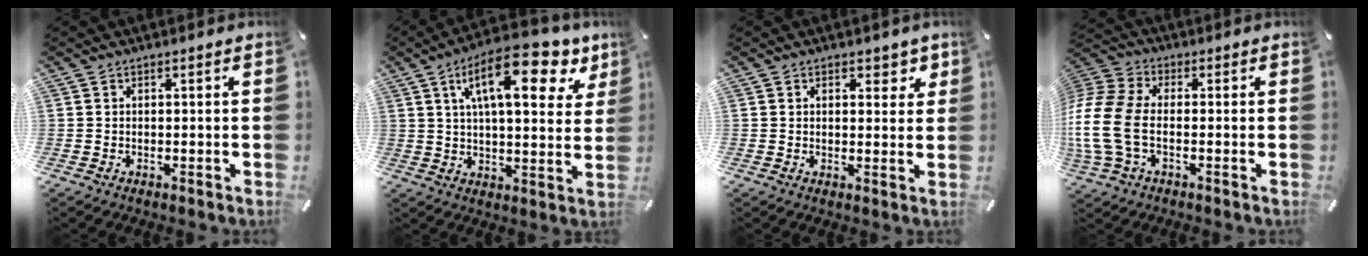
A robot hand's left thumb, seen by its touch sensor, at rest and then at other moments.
{"total": 18.7, "force": [9.2, 7.7, 14.4], "torque": [-0.222, -0.029, 0.143]}
{"total": 3.4, "force": [1.7, 2.3, 1.8], "torque": [-0.008, -0.005, 0.022]}
{"total": 13.2, "force": [-2.3, 8.7, 9.7], "torque": [-0.221, 0.007, -0.039]}